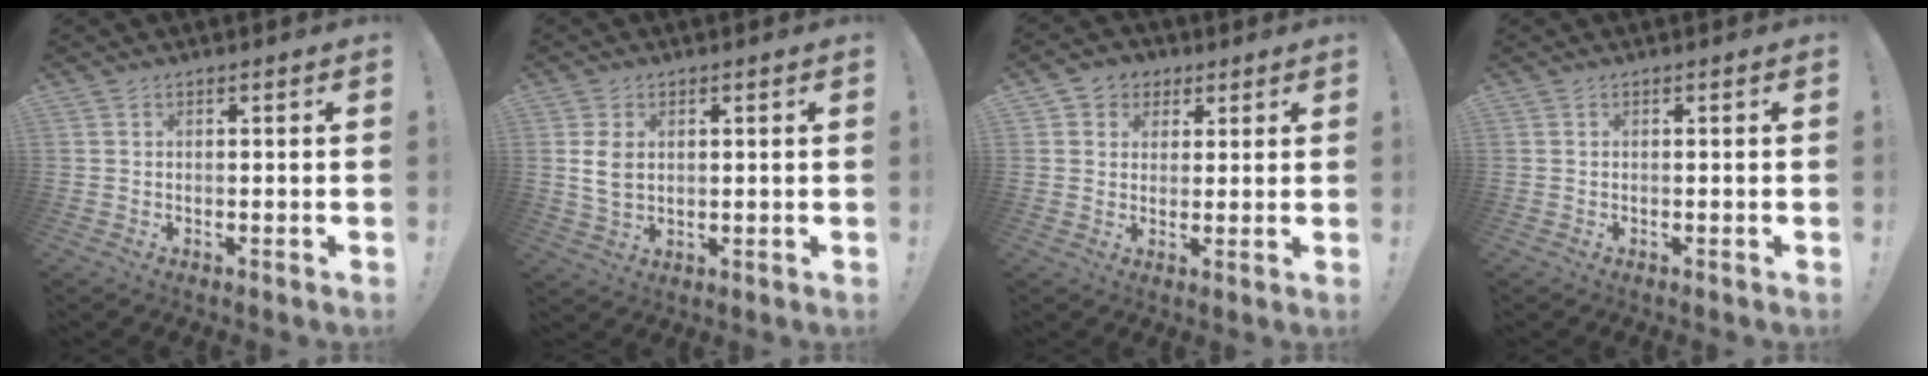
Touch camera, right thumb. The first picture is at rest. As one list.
[{"total": 5.4, "force": [1.1, 3.8, 3.7], "torque": [-0.076, 0.000, 0.021]}, {"total": 5.3, "force": [1.5, 5.0, 1.0], "torque": [-0.011, -0.004, 0.029]}, {"total": 0.0}]